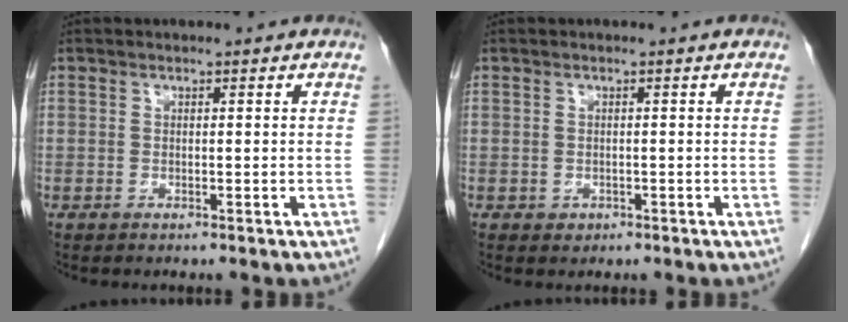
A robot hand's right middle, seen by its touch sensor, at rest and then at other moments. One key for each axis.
{"total": 0.9, "fx": -0.3, "fy": 0.8, "fz": 0.2, "tx": -0.003, "ty": 0.003, "tz": 0.000}